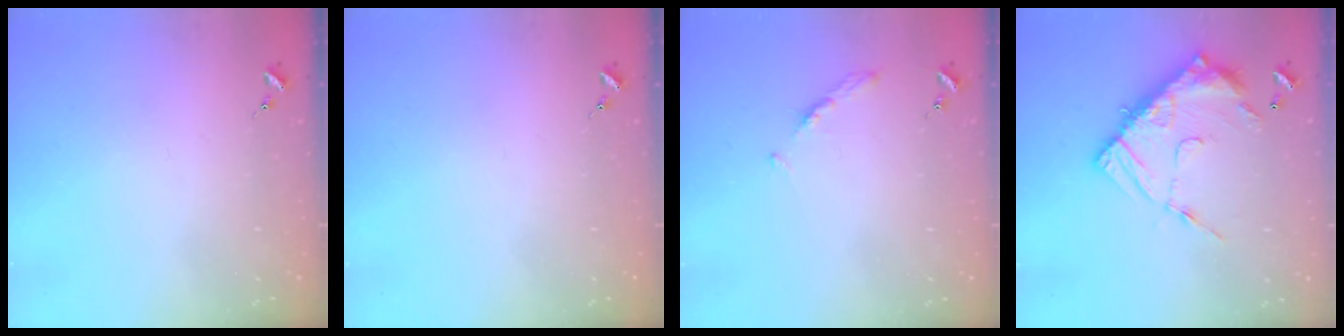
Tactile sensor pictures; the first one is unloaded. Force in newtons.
{"total": 0.0}
{"total": 3.7, "press": 3.6, "slide": 0.4}
{"total": 16.6, "press": 16.6, "slide": 1.5}